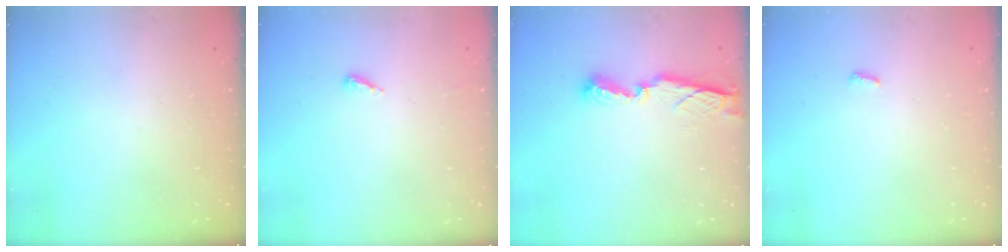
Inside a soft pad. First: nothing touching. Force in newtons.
{"total": 2.8, "press": 2.8, "slide": 0.2}
{"total": 7.7, "press": 7.7, "slide": 0.2}
{"total": 2.8, "press": 2.8, "slide": 0.5}